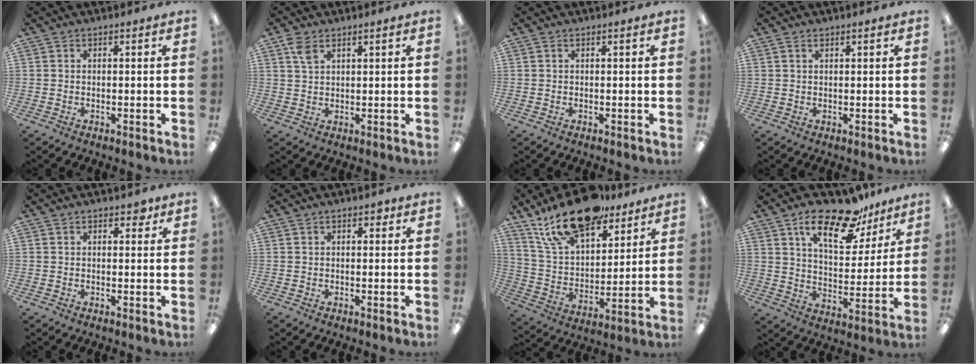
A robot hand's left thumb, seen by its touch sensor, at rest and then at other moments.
{"total": 3.5, "force": [2.4, 1.5, 2.1], "torque": [-0.039, -0.004, 0.042]}
{"total": 0.0}
{"total": 1.1, "force": [0.6, 0.5, 0.7], "torque": [-0.016, 0.001, 0.011]}
{"total": 2.0, "force": [1.3, 1.1, 1.1], "torque": [-0.008, -0.003, 0.019]}
{"total": 1.3, "force": [0.7, 0.7, 0.7], "torque": [-0.008, 0.000, 0.011]}
{"total": 19.5, "force": [14.2, 8.6, 10.2], "torque": [-0.180, -0.071, 0.251]}
{"total": 17.9, "force": [12.0, 7.7, 10.8], "torque": [-0.171, -0.058, 0.202]}